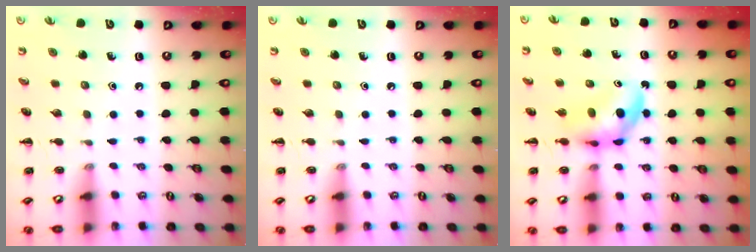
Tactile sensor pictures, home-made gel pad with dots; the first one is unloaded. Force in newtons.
{"total": 0.0}
{"total": 5.5, "press": 5.4, "slide": 1.4}